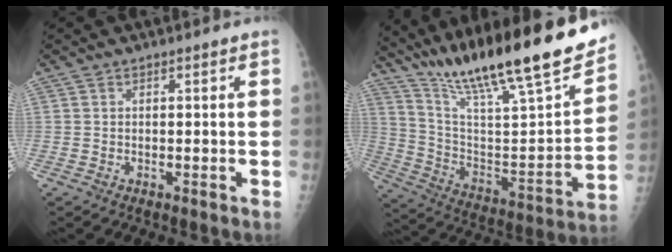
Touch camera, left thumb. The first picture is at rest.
{"total": 29.0, "force": [21.7, 4.7, 18.7], "torque": [-0.283, -0.075, 0.350]}